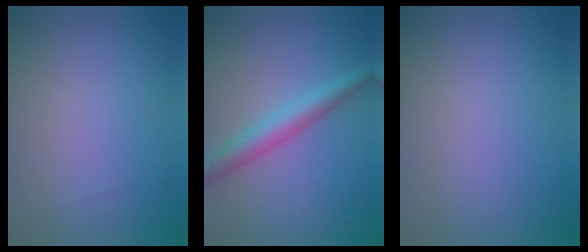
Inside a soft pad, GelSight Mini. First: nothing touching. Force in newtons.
{"total": 3.8, "press": 3.8, "slide": 0.0}
{"total": 0.0}